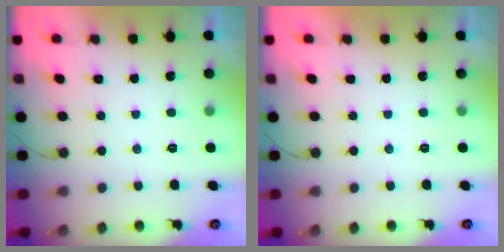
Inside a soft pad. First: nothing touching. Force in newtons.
{"total": 1.8, "press": 1.8, "slide": 0.1}